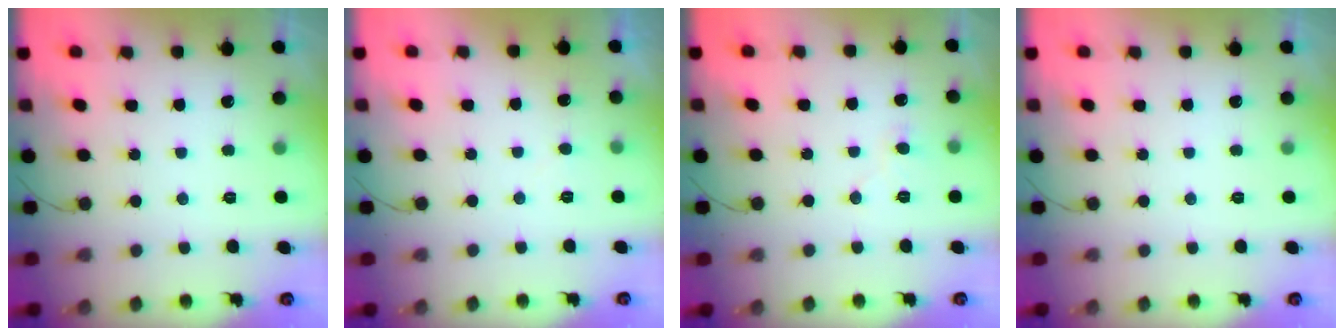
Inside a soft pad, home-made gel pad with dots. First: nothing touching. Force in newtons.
{"total": 2.6, "press": 2.6, "slide": 0.3}
{"total": 6.2, "press": 6.1, "slide": 0.4}
{"total": 0.0}